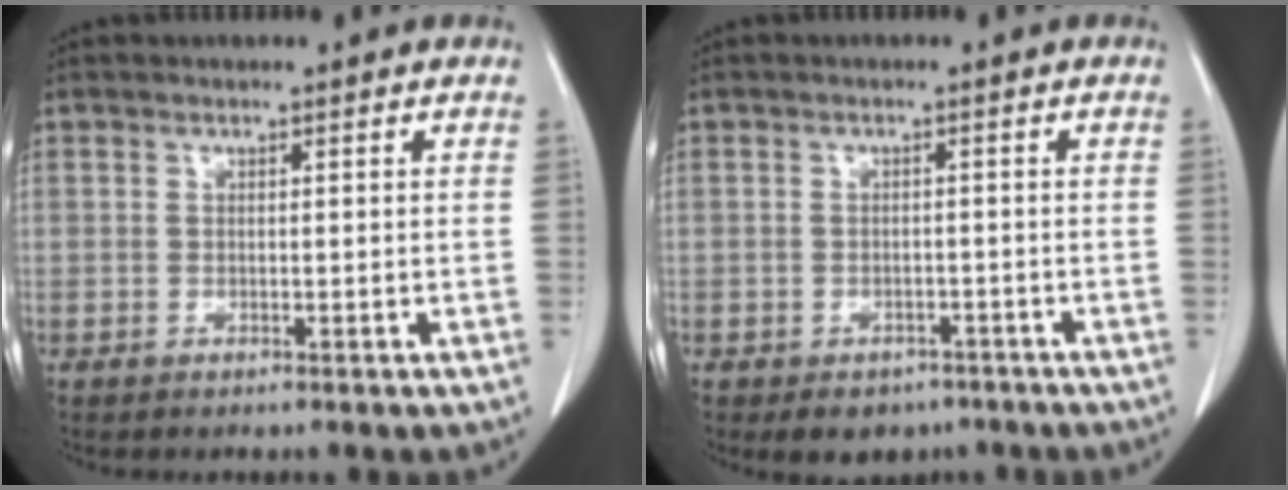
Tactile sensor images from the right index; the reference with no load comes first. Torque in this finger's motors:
{"motor_torque": [-0.43, -0.32, -0.14, -0.04]}